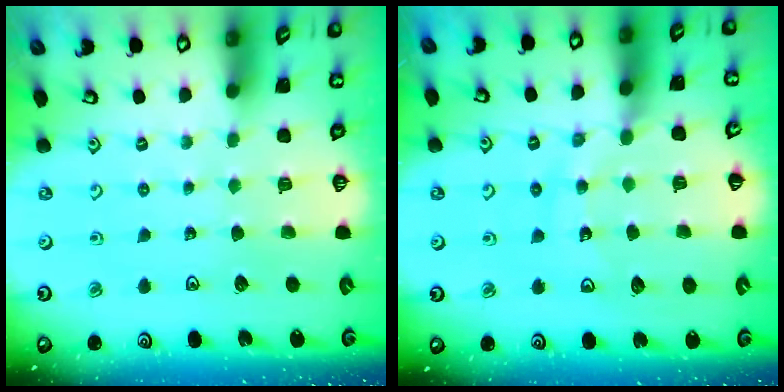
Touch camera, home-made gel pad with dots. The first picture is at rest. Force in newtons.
{"total": 11.5, "press": 11.4, "slide": 1.2}